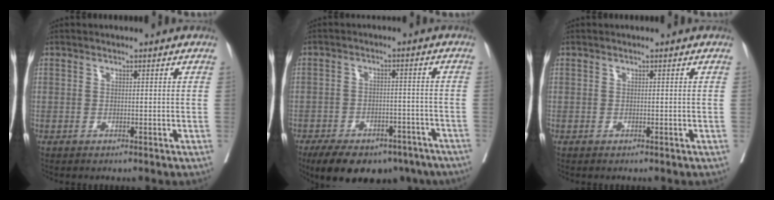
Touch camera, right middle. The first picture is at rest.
{"total": 18.1, "force": [-13.1, 8.9, 8.8], "torque": [-0.158, -0.002, -0.172]}
{"total": 0.0}